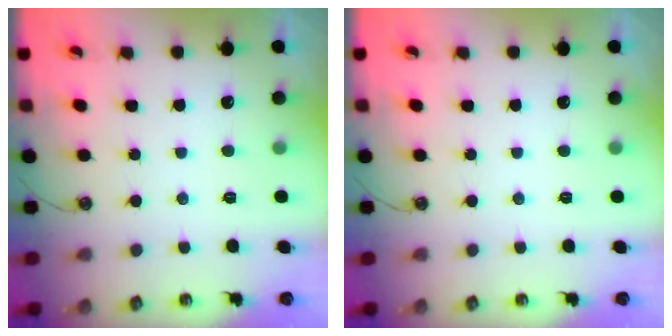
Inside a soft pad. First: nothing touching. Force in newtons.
{"total": 0.0}